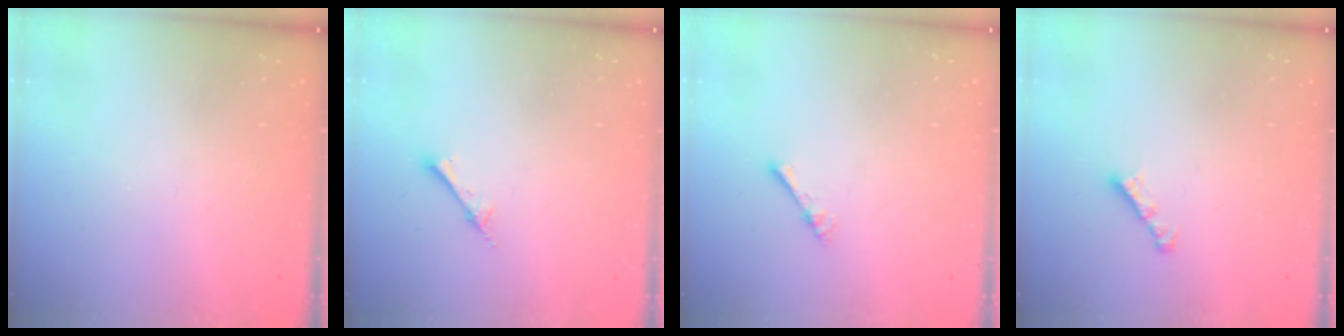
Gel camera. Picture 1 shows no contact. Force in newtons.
{"total": 2.2, "press": 2.2, "slide": 0.3}
{"total": 1.0, "press": 1.0, "slide": 0.3}
{"total": 1.7, "press": 1.6, "slide": 0.5}